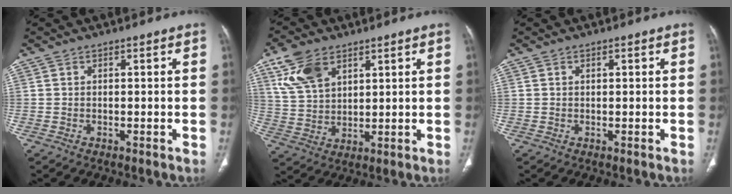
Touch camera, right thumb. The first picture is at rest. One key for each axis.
{"total": 10.0, "fx": 5.5, "fy": 6.0, "fz": 5.9, "tx": -0.104, "ty": -0.014, "tz": 0.118}
{"total": 0.6, "fx": 0.3, "fy": 0.3, "fz": 0.4, "tx": -0.007, "ty": 0.000, "tz": 0.005}